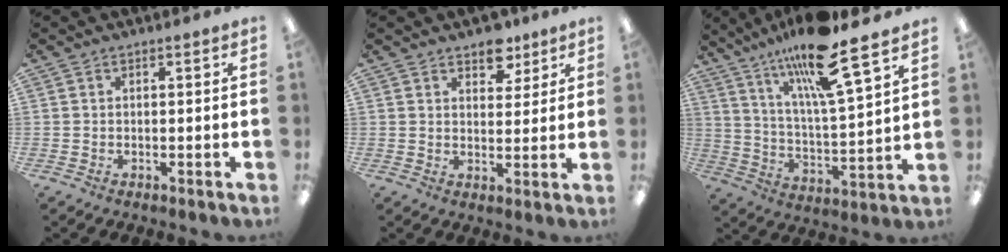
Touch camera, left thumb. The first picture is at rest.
{"total": 6.7, "force": [5.1, 3.6, 2.3], "torque": [-0.013, -0.028, 0.087]}
{"total": 18.0, "force": [13.9, 2.2, 11.2], "torque": [-0.206, -0.086, 0.226]}